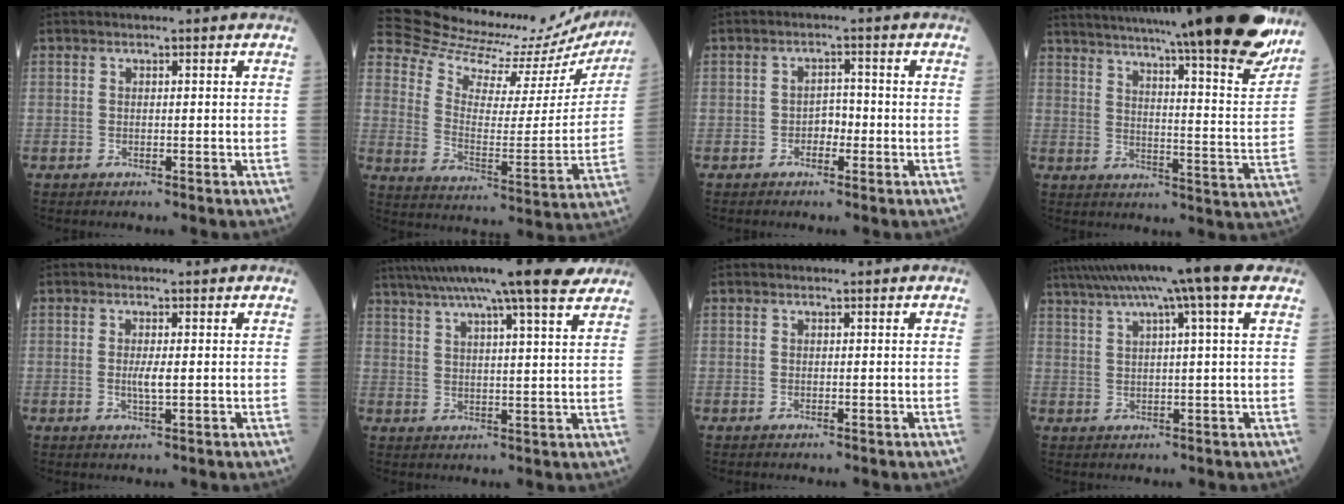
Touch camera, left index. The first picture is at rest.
{"total": 22.8, "force": [22.2, 3.5, 3.8], "torque": [-0.075, -0.090, 0.292]}
{"total": 2.3, "force": [-1.1, 1.4, 1.5], "torque": [-0.016, 0.005, -0.022]}
{"total": 29.4, "force": [24.9, 0.9, 15.6], "torque": [-0.238, -0.071, 0.324]}
{"total": 2.1, "force": [-0.2, 0.2, 2.1], "torque": [-0.045, -0.007, -0.002]}
{"total": 17.9, "force": [14.5, 0.5, 10.4], "torque": [-0.180, 0.026, 0.202]}
{"total": 0.0}
{"total": 12.4, "force": [8.3, -0.8, 9.2], "torque": [-0.162, 0.034, 0.112]}